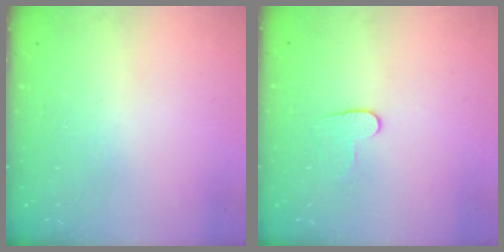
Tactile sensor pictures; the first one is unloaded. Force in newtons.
{"total": 6.1, "press": 6.1, "slide": 0.5}